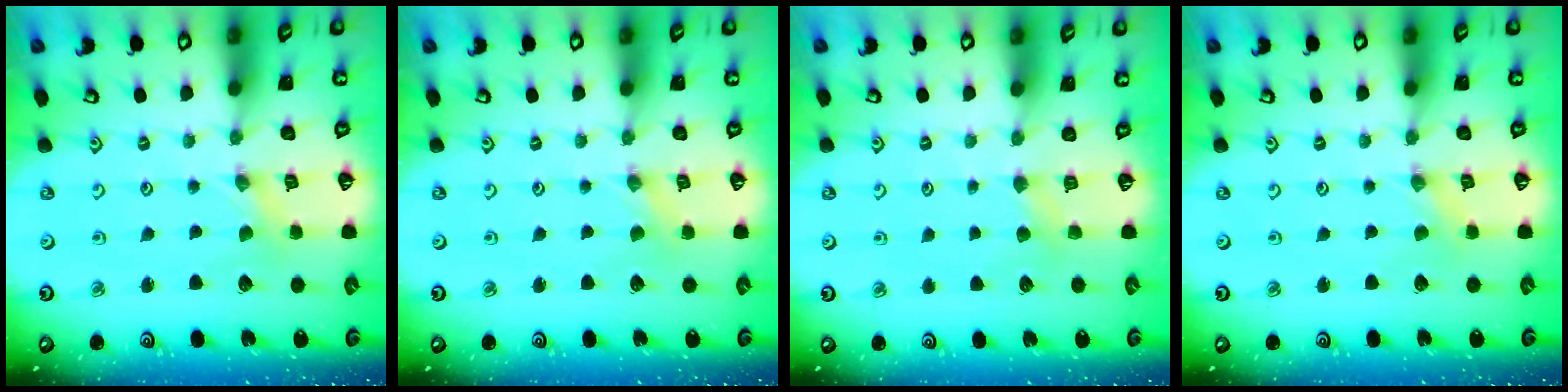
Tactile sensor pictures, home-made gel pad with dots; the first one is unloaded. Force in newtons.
{"total": 0.8, "press": 0.8, "slide": 0.1}
{"total": 3.3, "press": 3.2, "slide": 0.5}
{"total": 0.0}